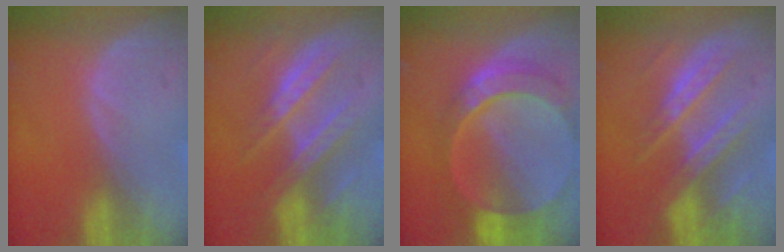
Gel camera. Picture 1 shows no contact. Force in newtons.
{"total": 7.9, "press": 7.3, "slide": 2.9}
{"total": 9.6, "press": 8.3, "slide": 4.8}
{"total": 8.8, "press": 7.8, "slide": 4.0}